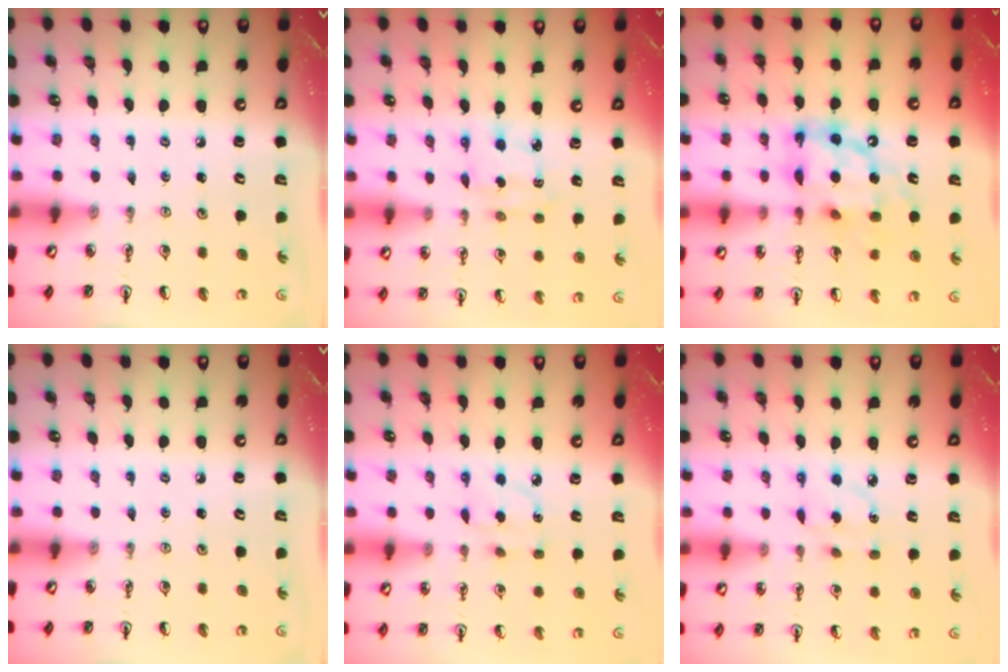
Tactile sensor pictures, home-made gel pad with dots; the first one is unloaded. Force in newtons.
{"total": 2.9, "press": 2.9, "slide": 0.2}
{"total": 13.0, "press": 12.9, "slide": 1.4}
{"total": 0.0}
{"total": 6.4, "press": 6.4, "slide": 0.5}
{"total": 3.9, "press": 3.8, "slide": 1.0}